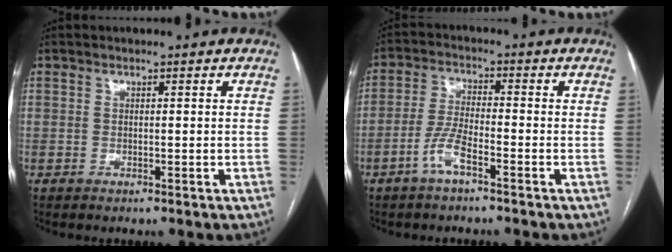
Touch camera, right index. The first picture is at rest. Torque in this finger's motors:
{"motor_torque": [0.75, -0.35, 0.13, 0.03]}